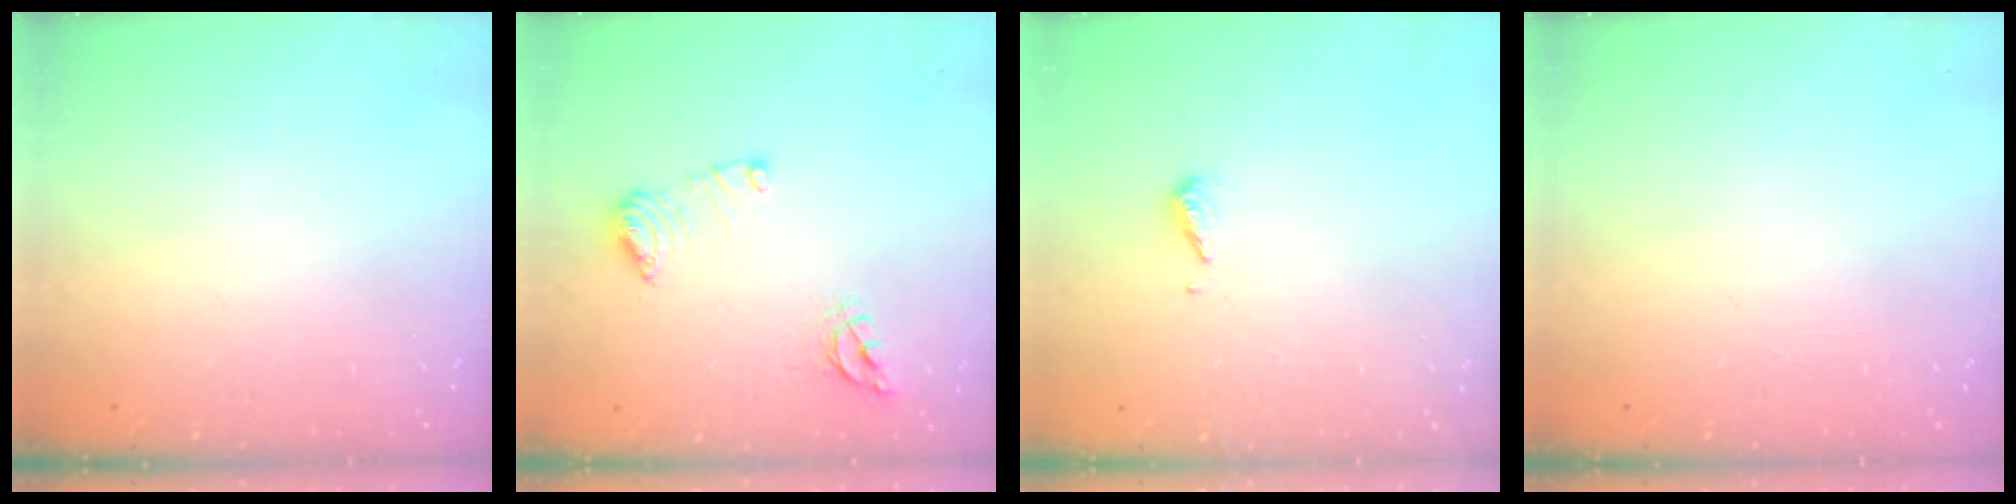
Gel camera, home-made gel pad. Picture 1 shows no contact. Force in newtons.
{"total": 10.0, "press": 9.9, "slide": 1.0}
{"total": 3.9, "press": 3.9, "slide": 0.4}
{"total": 0.0}